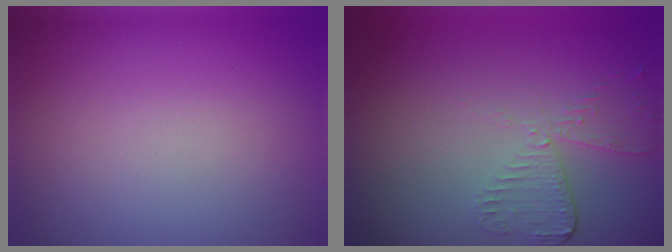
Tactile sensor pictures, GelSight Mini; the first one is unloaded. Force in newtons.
{"total": 2.5, "press": 2.3, "slide": 1.2}